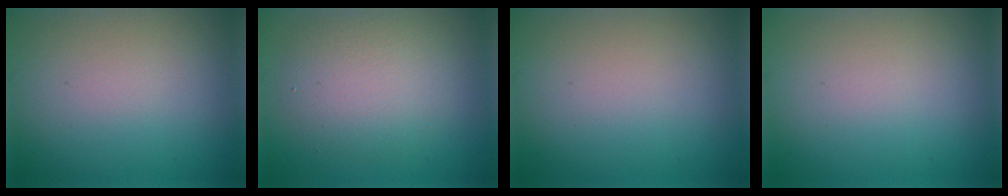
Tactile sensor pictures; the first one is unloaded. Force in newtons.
{"total": 4.5, "press": 4.5, "slide": 0.2}
{"total": 0.0}
{"total": 0.0}